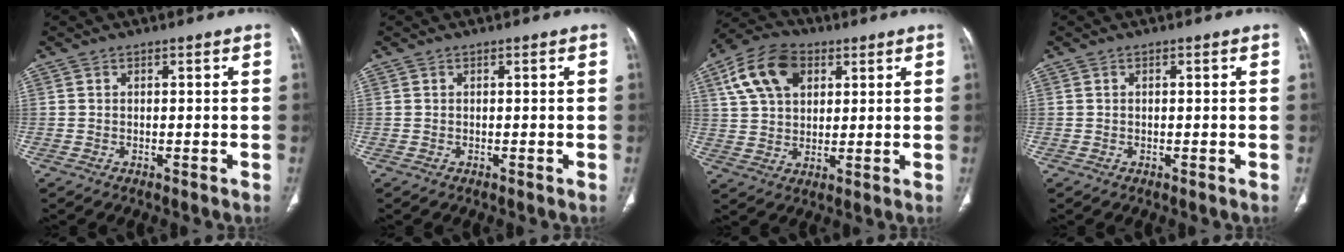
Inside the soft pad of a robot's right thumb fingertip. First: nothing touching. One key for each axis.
{"total": 0.0}
{"total": 12.9, "fx": 5.1, "fy": 8.5, "fz": 8.2, "tx": -0.140, "ty": 0.002, "tz": 0.091}
{"total": 0.7, "fx": 0.2, "fy": 0.3, "fz": 0.6, "tx": -0.016, "ty": 0.005, "tz": 0.005}